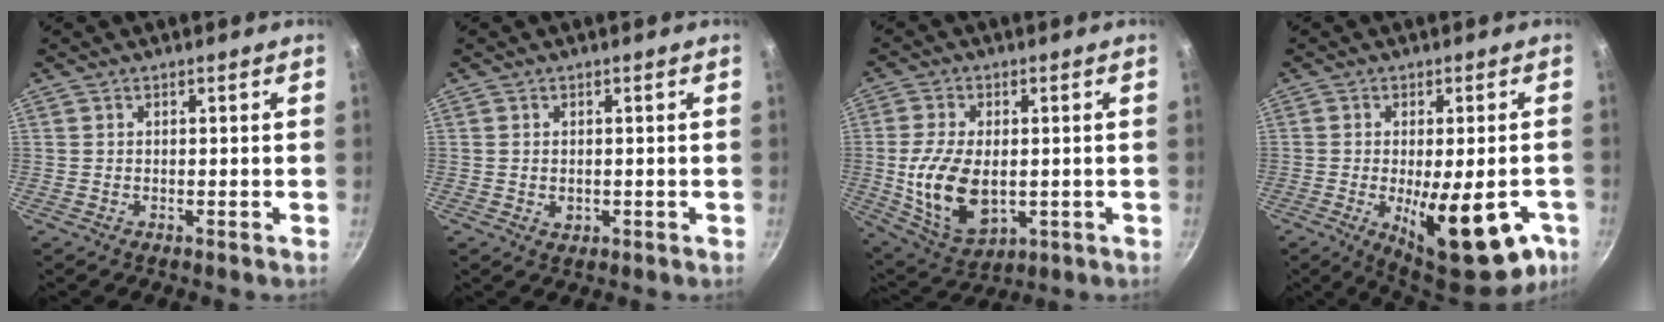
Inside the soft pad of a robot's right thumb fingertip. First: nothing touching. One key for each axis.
{"total": 1.7, "fx": -0.2, "fy": 1.3, "fz": 1.0, "tx": -0.015, "ty": -0.002, "tz": -0.002}
{"total": 13.9, "fx": -0.9, "fy": 8.2, "fz": 11.1, "tx": -0.204, "ty": -0.010, "tz": -0.001}
{"total": 18.5, "fx": -6.4, "fy": 6.7, "fz": 16.0, "tx": -0.186, "ty": -0.006, "tz": -0.074}